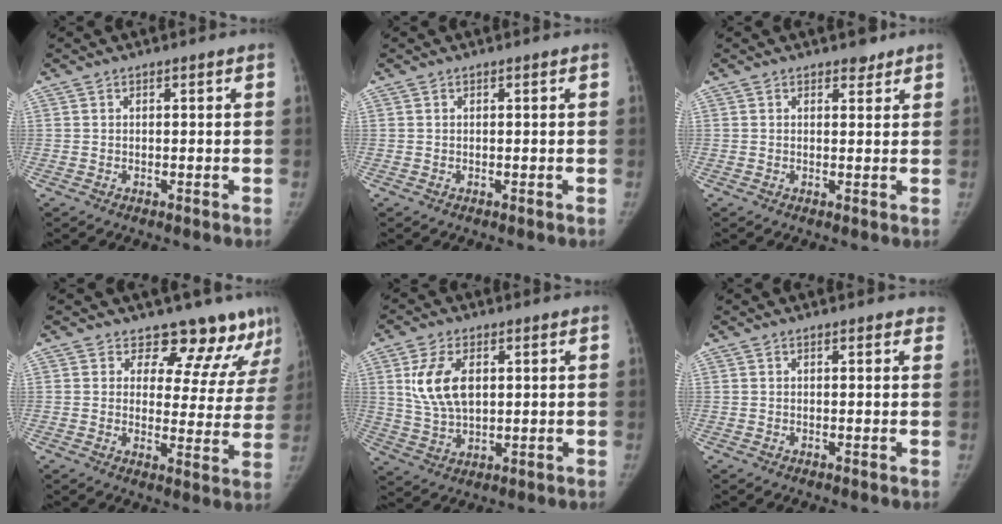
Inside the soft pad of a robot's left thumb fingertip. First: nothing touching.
{"total": 0.0}
{"total": 2.1, "force": [1.6, 1.1, 0.6], "torque": [0.003, -0.011, 0.019]}
{"total": 13.8, "force": [12.1, 5.8, 3.2], "torque": [0.022, -0.085, 0.127]}
{"total": 10.0, "force": [2.7, 5.7, 7.8], "torque": [-0.146, -0.009, 0.058]}
{"total": 2.6, "force": [2.1, 1.0, 1.2], "torque": [0.007, 0.000, 0.015]}